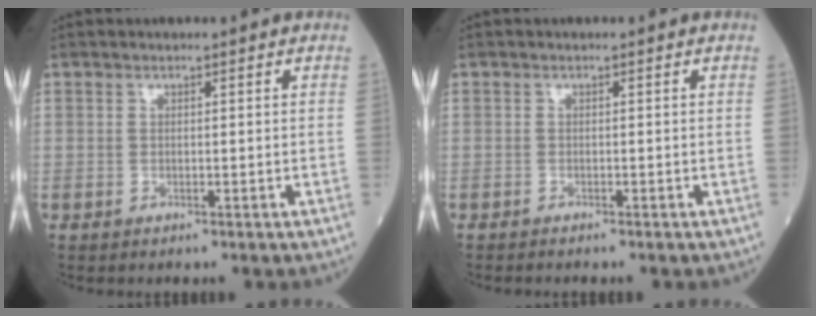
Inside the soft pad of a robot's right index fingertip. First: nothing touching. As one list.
[{"total": 0.8, "force": [-0.8, 0.0, 0.3], "torque": [-0.006, -0.001, -0.012]}]